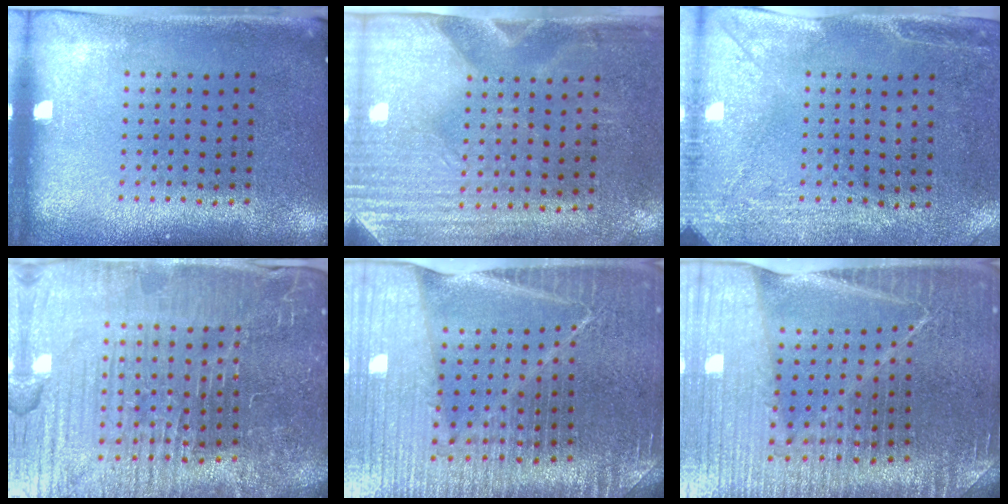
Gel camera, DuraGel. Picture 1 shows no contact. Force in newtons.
{"total": 3.0, "press": 2.6, "slide": 1.5}
{"total": 2.9, "press": 2.3, "slide": 1.8}
{"total": 7.2, "press": 6.3, "slide": 3.4}
{"total": 5.3, "press": 4.8, "slide": 2.1}
{"total": 5.0, "press": 4.7, "slide": 1.9}